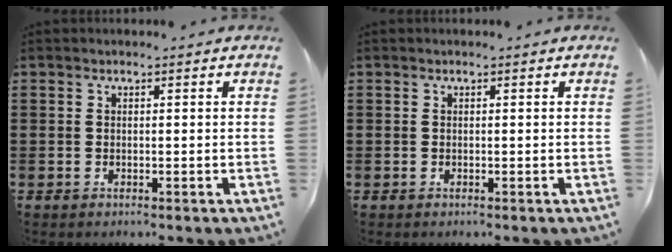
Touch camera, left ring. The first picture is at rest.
{"total": 0.0}